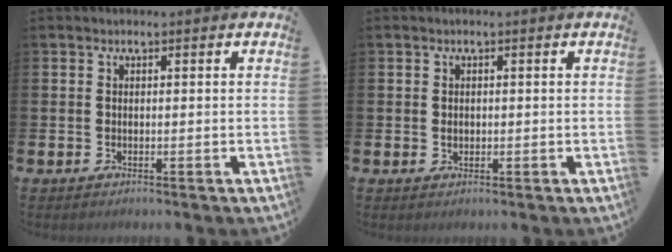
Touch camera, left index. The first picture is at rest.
{"total": 0.9, "force": [0.1, 0.7, 0.5], "torque": [0.005, -0.001, -0.002]}